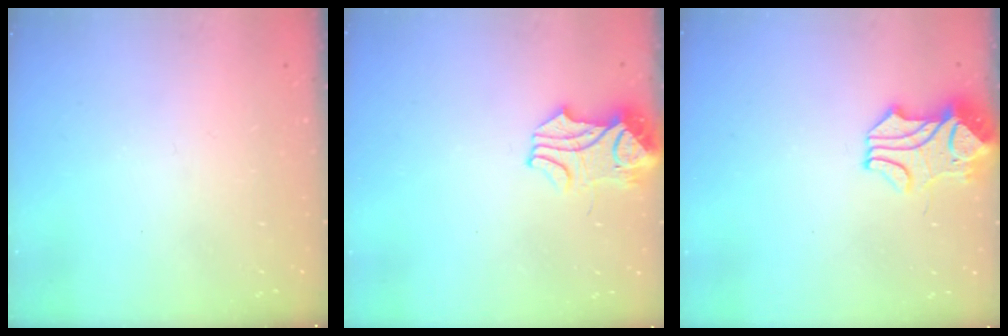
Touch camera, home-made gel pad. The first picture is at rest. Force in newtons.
{"total": 3.3, "press": 3.2, "slide": 0.8}
{"total": 2.5, "press": 2.2, "slide": 1.1}